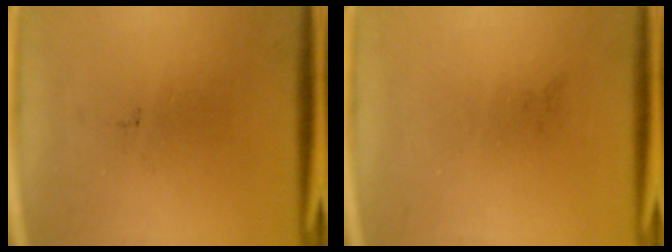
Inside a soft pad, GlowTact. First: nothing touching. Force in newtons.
{"total": 0.0}